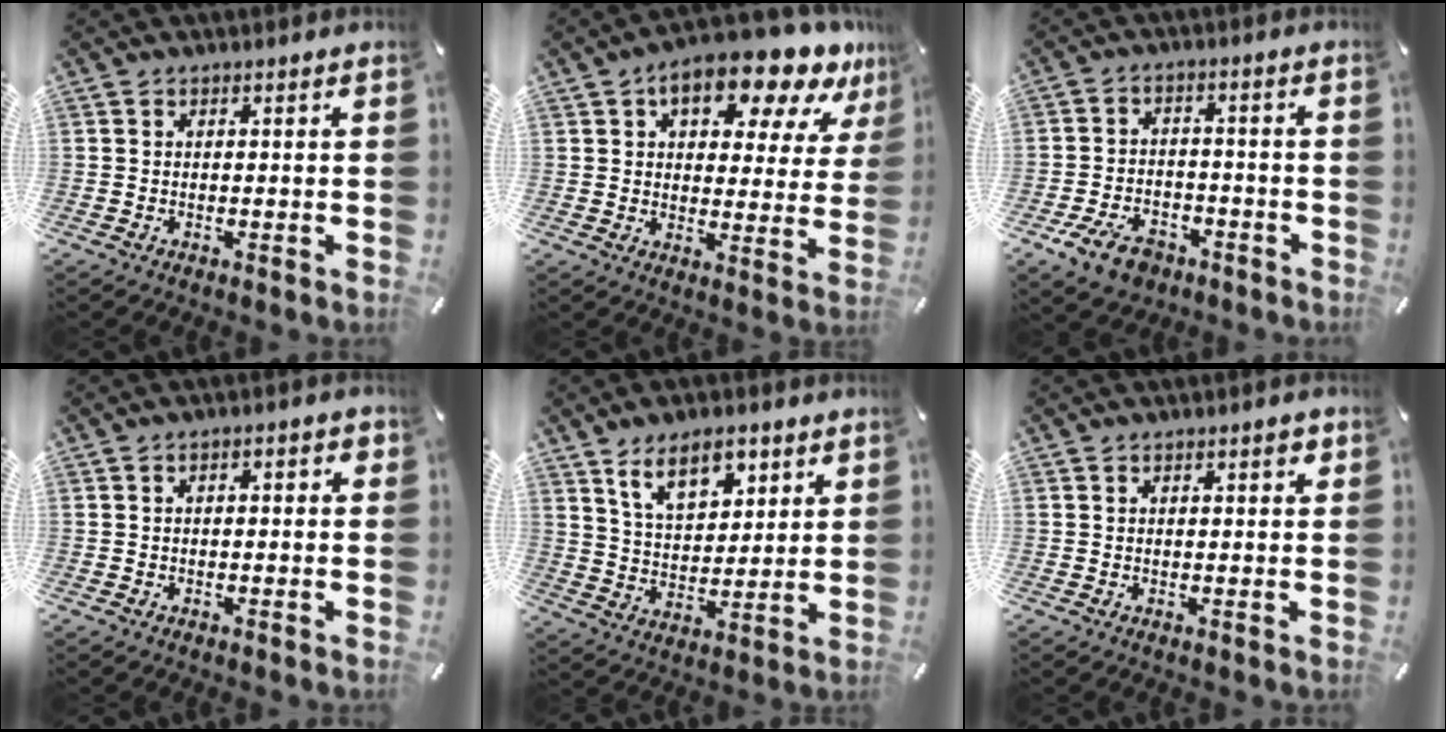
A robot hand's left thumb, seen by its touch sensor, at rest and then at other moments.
{"total": 15.5, "force": [10.1, 6.9, 9.4], "torque": [-0.126, -0.055, 0.166]}
{"total": 8.1, "force": [-4.8, 5.2, 4.0], "torque": [-0.082, 0.026, -0.087]}
{"total": 2.2, "force": [0.0, 1.1, 1.8], "torque": [-0.026, 0.005, -0.004]}
{"total": 10.7, "force": [6.8, 5.9, 5.9], "torque": [-0.096, -0.018, 0.120]}
{"total": 1.8, "force": [0.9, 0.5, 1.5], "torque": [-0.030, 0.002, 0.014]}